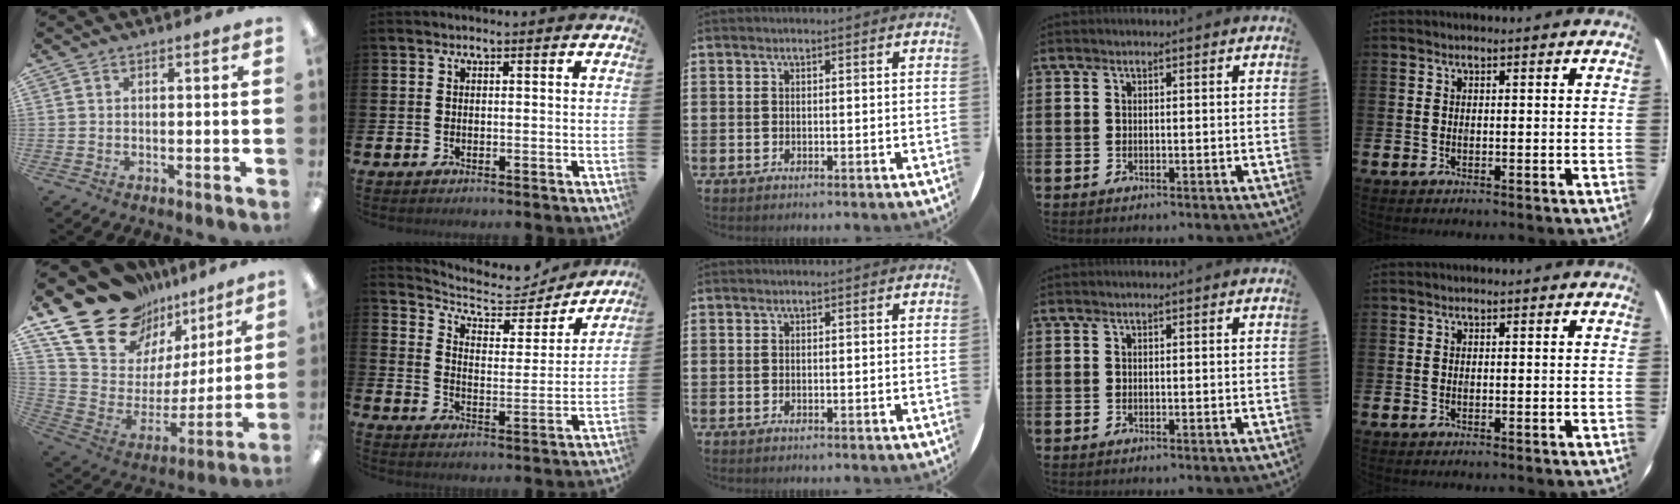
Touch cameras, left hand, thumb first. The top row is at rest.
{"thumb": {"total": 22.2, "force": [16.6, 12.0, 8.4], "torque": [-0.153, -0.120, 0.312]}, "index": {"total": 7.0, "force": [6.3, 2.5, 1.7], "torque": [-0.066, -0.049, 0.106]}}